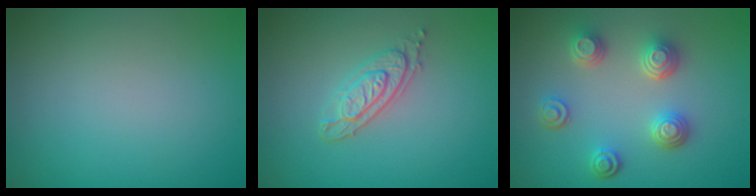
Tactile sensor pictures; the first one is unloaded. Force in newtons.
{"total": 2.6, "press": 2.4, "slide": 1.0}
{"total": 4.1, "press": 3.4, "slide": 2.3}